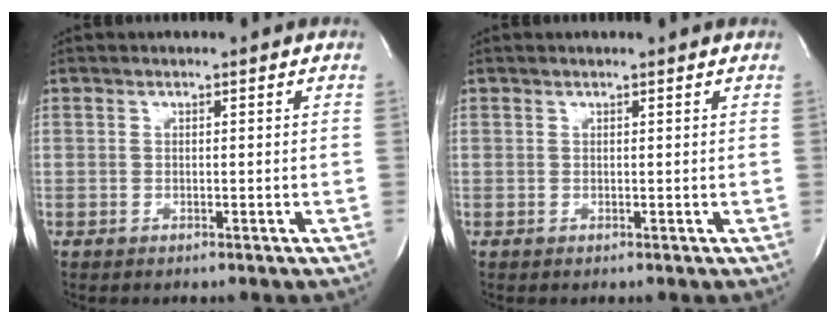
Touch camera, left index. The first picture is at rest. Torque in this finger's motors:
{"motor_torque": [0.27, -0.23, 0.03, 0.01]}